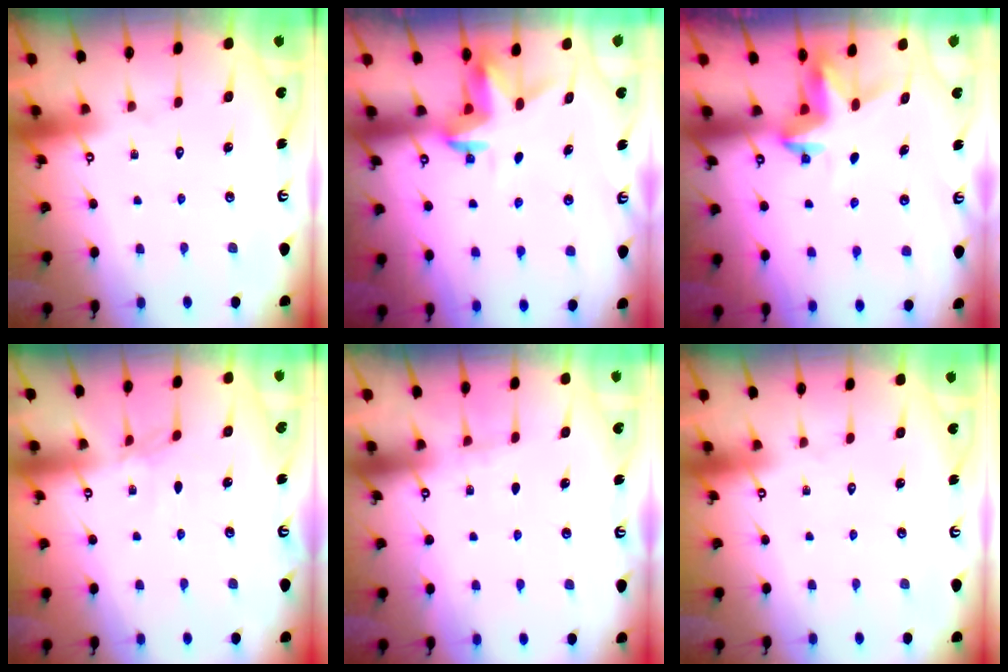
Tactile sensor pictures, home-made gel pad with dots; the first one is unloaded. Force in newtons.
{"total": 3.6, "press": 3.5, "slide": 0.3}
{"total": 3.8, "press": 3.8, "slide": 0.4}
{"total": 2.3, "press": 2.3, "slide": 0.5}
{"total": 3.7, "press": 3.6, "slide": 1.0}
{"total": 0.0}